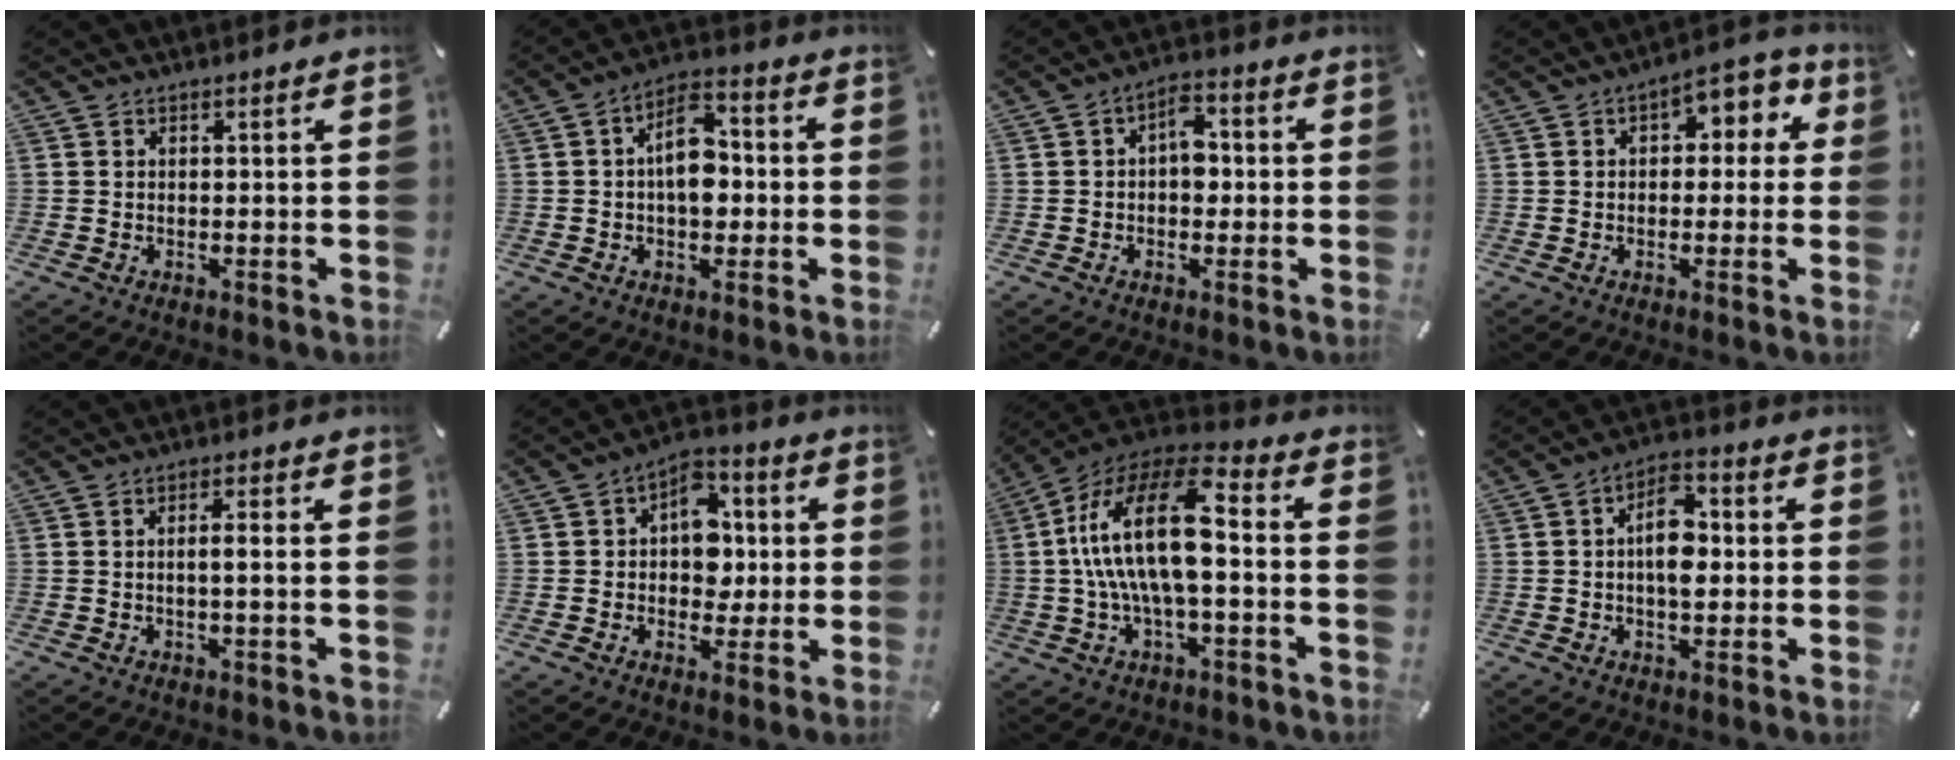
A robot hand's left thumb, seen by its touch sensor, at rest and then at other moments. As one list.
[{"total": 9.8, "force": [-0.4, 6.4, 7.4], "torque": [-0.108, 0.009, -0.009]}, {"total": 5.6, "force": [-0.1, 3.6, 4.3], "torque": [-0.060, 0.008, -0.008]}, {"total": 6.6, "force": [2.0, 4.2, 4.7], "torque": [-0.048, -0.010, 0.024]}, {"total": 3.0, "force": [-0.2, 0.3, 3.0], "torque": [-0.055, 0.000, -0.006]}, {"total": 9.8, "force": [0.3, 8.2, 5.4], "torque": [-0.065, 0.001, 0.005]}, {"total": 19.7, "force": [0.7, 8.5, 17.8], "torque": [-0.359, -0.007, 0.006]}, {"total": 8.7, "force": [-0.1, 5.3, 7.0], "torque": [-0.101, 0.005, -0.006]}]